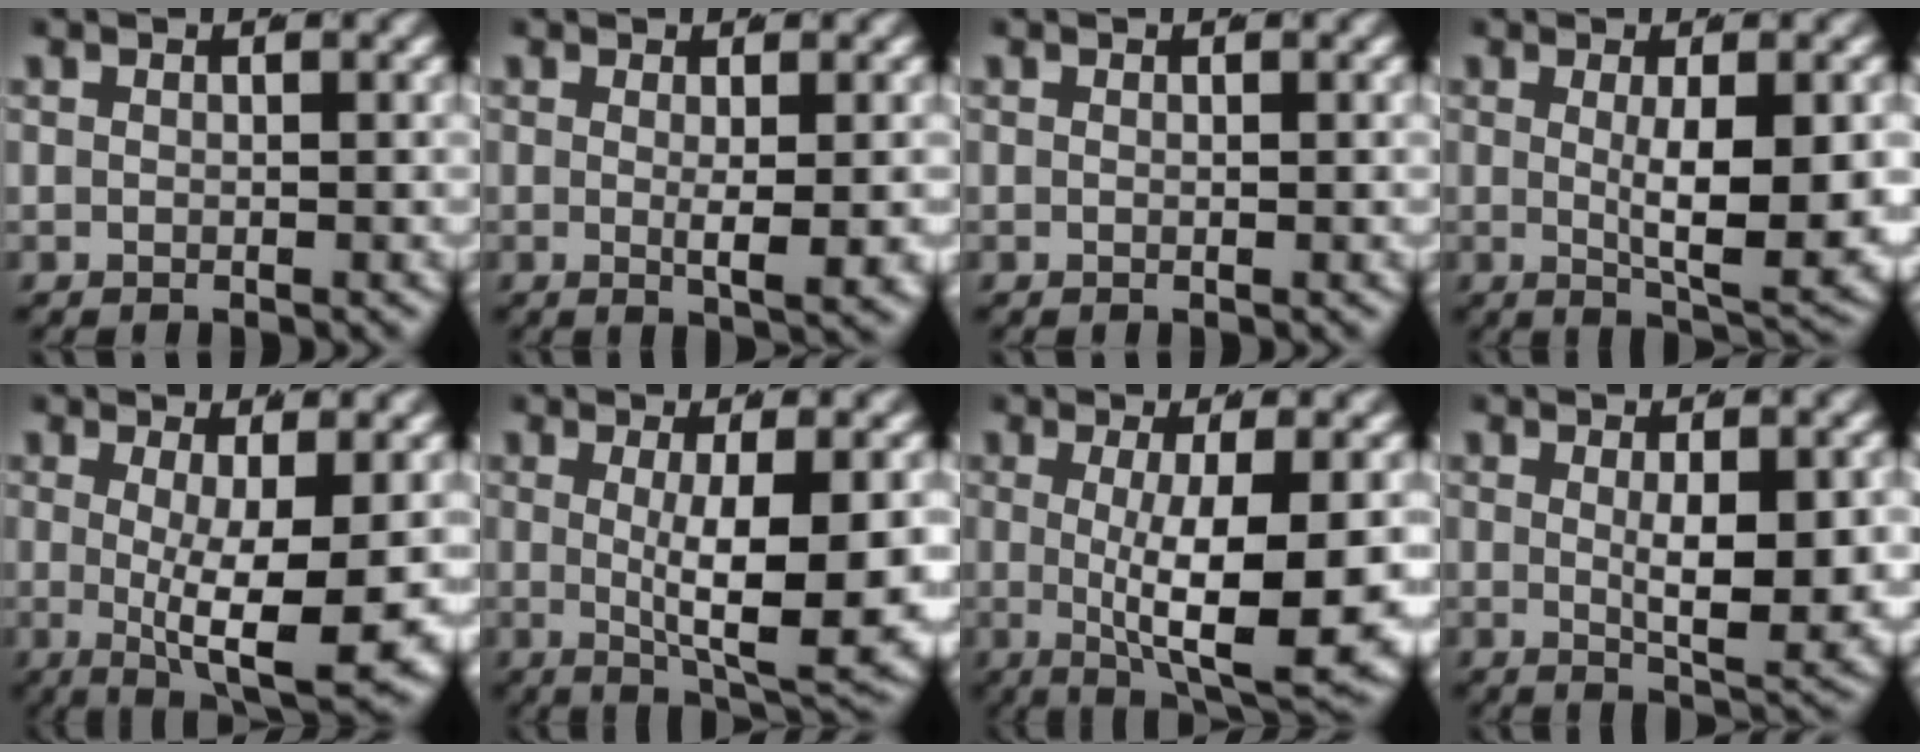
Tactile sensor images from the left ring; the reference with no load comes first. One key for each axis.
{"total": 2.6, "fx": 0.0, "fy": -0.1, "fz": 2.6, "tx": -0.042, "ty": -0.013, "tz": 0.006}
{"total": 0.0}
{"total": 6.4, "fx": -0.3, "fy": 1.2, "fz": 6.3, "tx": -0.091, "ty": -0.020, "tz": 0.006}
{"total": 8.7, "fx": -0.5, "fy": 2.5, "fz": 8.4, "tx": -0.123, "ty": -0.023, "tz": 0.002}
{"total": 9.1, "fx": -0.1, "fy": 2.0, "fz": 8.9, "tx": -0.119, "ty": -0.018, "tz": 0.014}
{"total": 10.0, "fx": -0.4, "fy": 2.1, "fz": 9.8, "tx": -0.135, "ty": -0.013, "tz": 0.006}
{"total": 4.7, "fx": 0.3, "fy": 1.0, "fz": 4.6, "tx": -0.072, "ty": -0.019, "tz": 0.012}